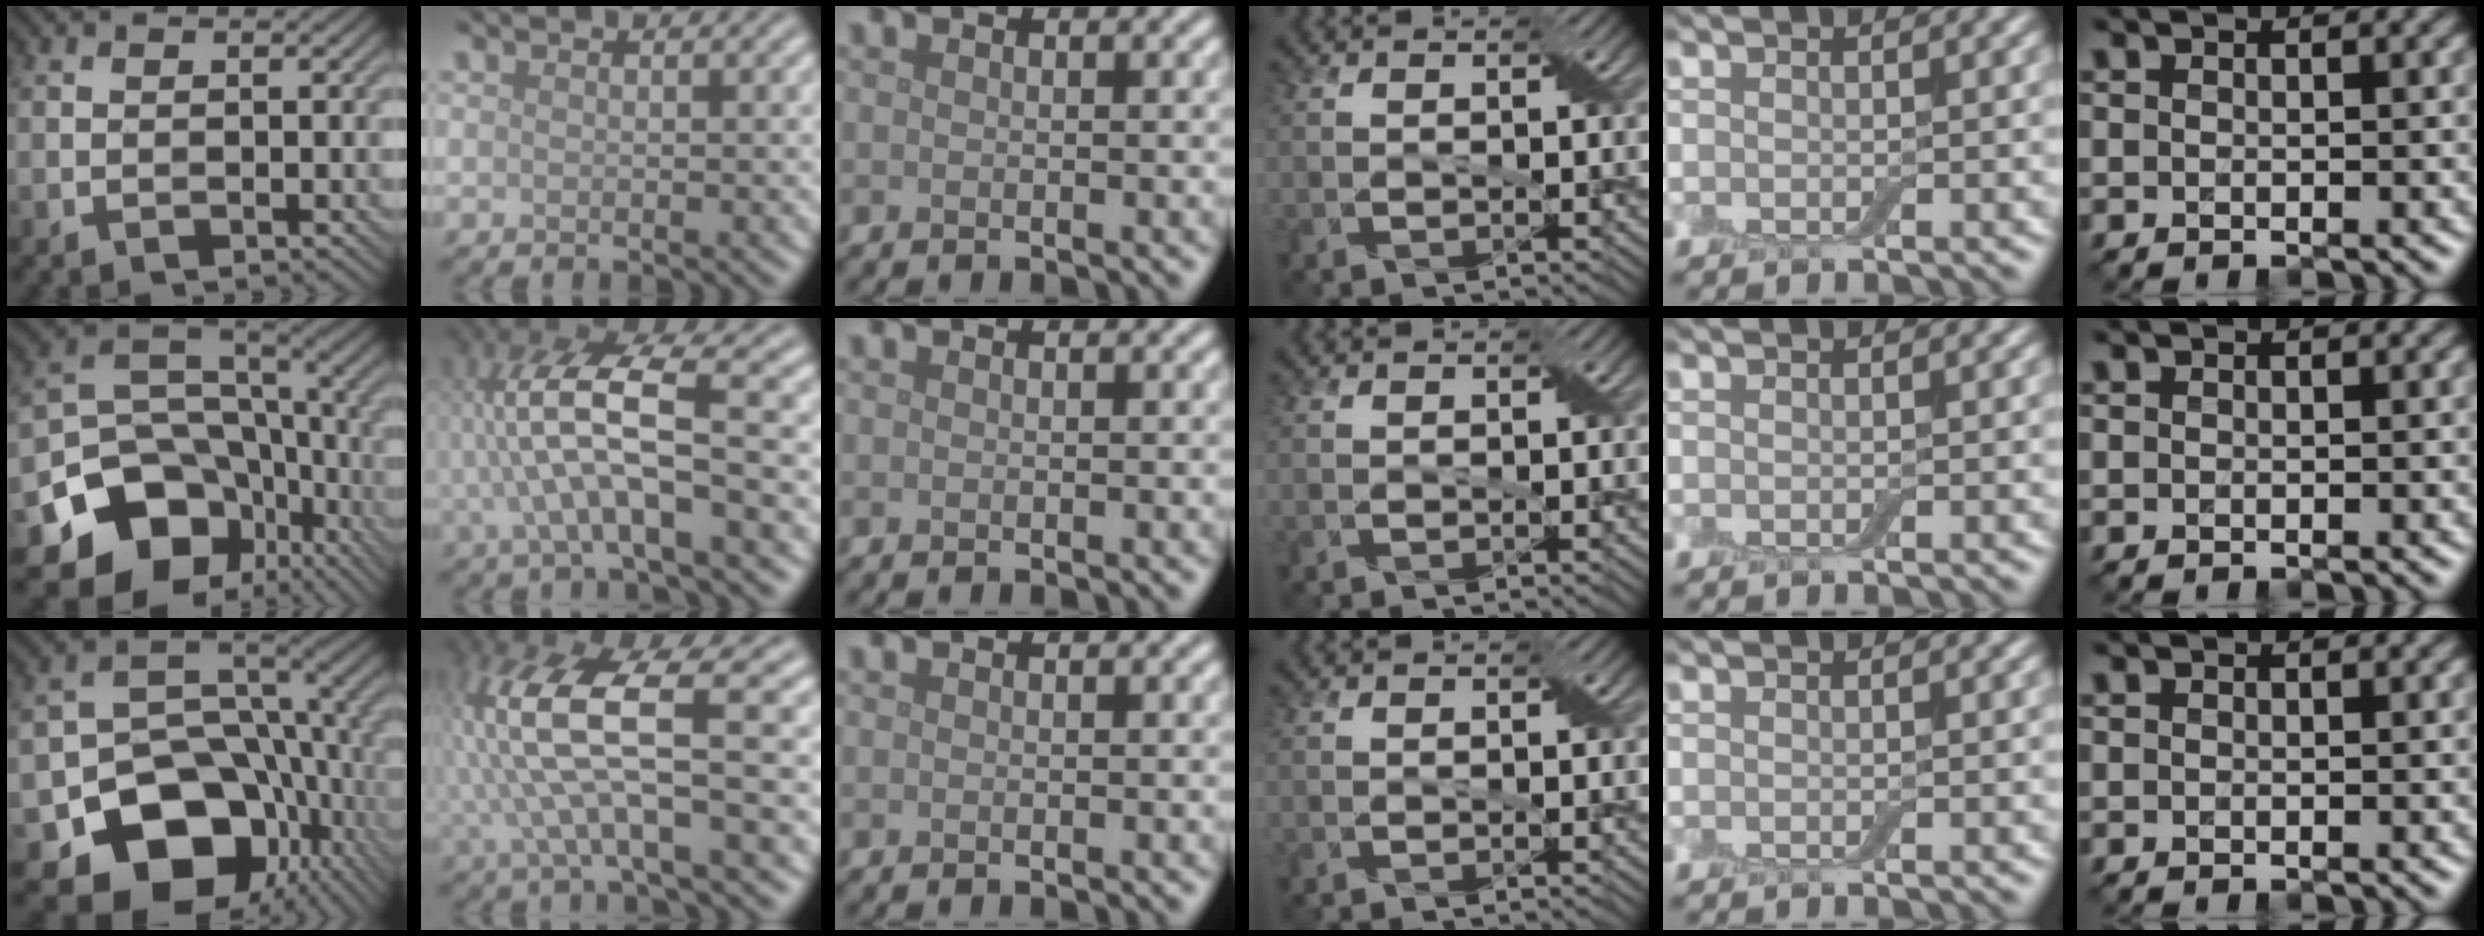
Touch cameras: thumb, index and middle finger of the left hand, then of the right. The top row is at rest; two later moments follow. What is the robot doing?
{"motion": "fold", "object": "bandage"}